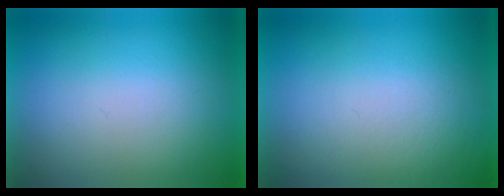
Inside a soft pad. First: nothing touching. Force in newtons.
{"total": 3.5}